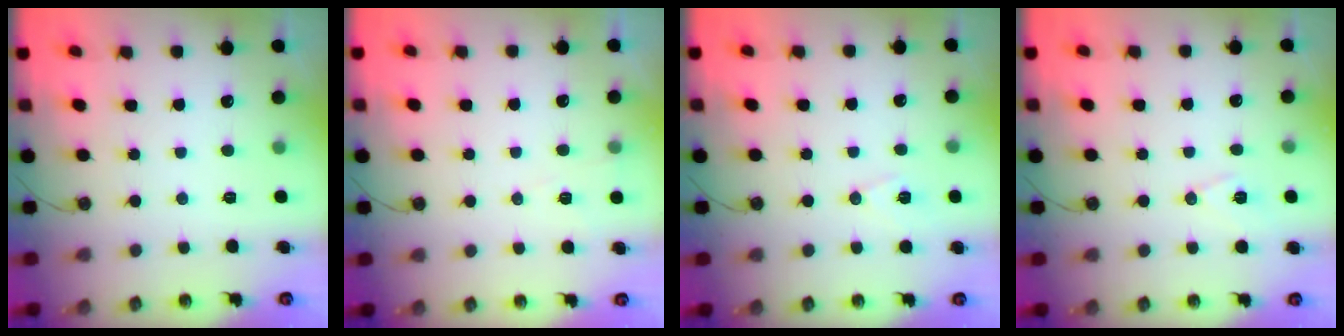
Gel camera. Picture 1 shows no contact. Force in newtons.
{"total": 5.7, "press": 4.1, "slide": 4.0}
{"total": 7.0, "press": 5.9, "slide": 3.8}
{"total": 7.8, "press": 6.9, "slide": 3.7}